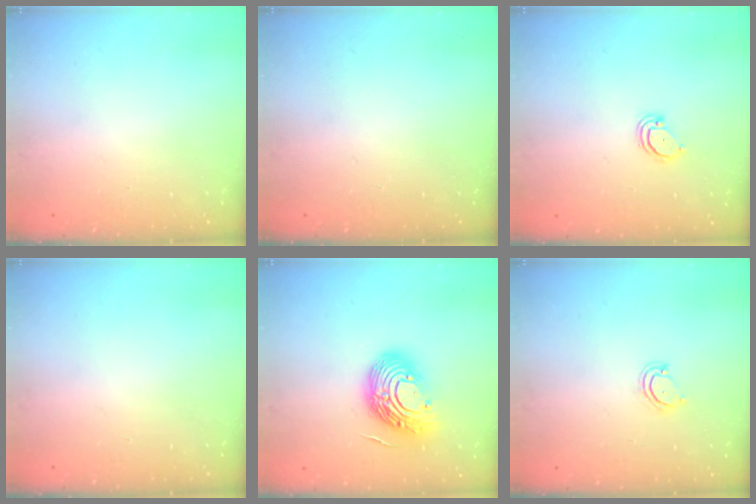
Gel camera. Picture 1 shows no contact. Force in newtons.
{"total": 0.0}
{"total": 3.0, "press": 3.0, "slide": 0.2}
{"total": 0.0}
{"total": 14.6, "press": 14.5, "slide": 1.7}
{"total": 3.6, "press": 3.6, "slide": 0.3}